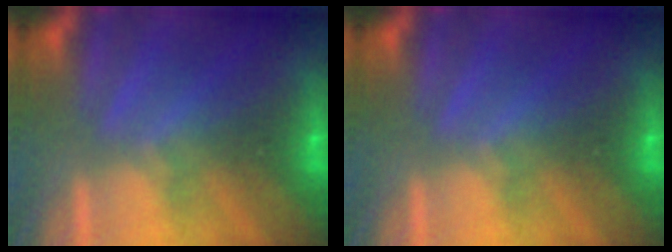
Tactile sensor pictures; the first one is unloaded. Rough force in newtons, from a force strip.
{"total": 0.0}